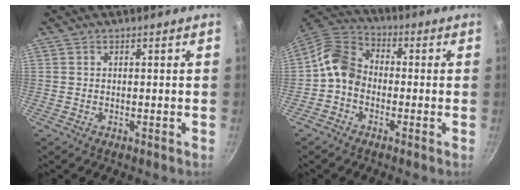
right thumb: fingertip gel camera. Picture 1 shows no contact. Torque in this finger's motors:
{"motor_torque": [-0.06, 0.49, 0.34, 0.10, 0.07]}